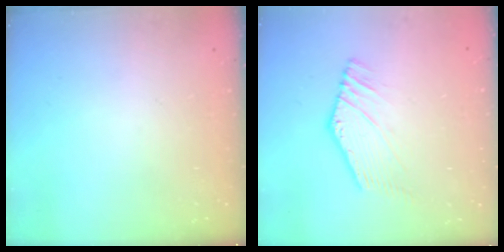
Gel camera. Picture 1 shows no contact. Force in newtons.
{"total": 0.9, "press": 0.4, "slide": 0.8}